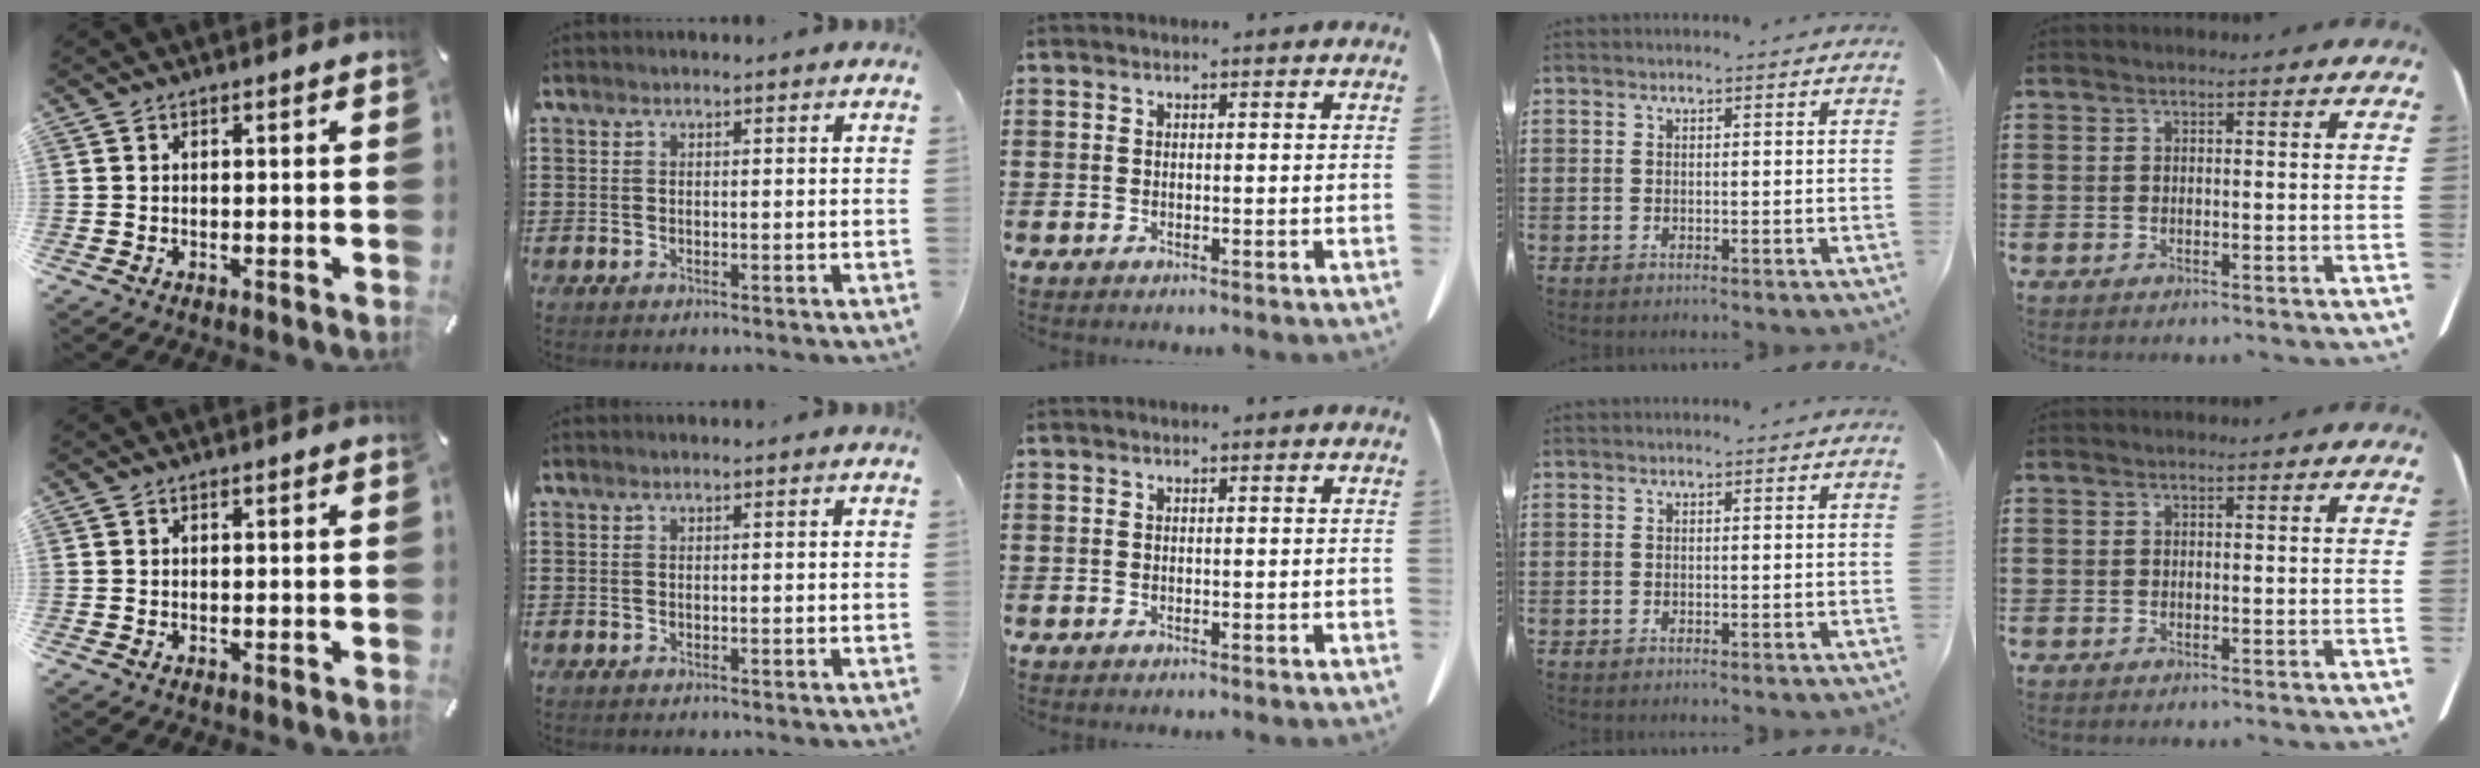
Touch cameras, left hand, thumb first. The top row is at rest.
{}